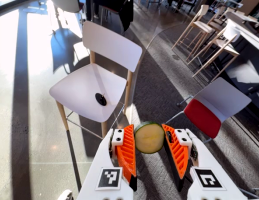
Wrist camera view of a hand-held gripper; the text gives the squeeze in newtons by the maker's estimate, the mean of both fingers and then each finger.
{"total": 9.0, "left": 9.0, "right": 8.9}